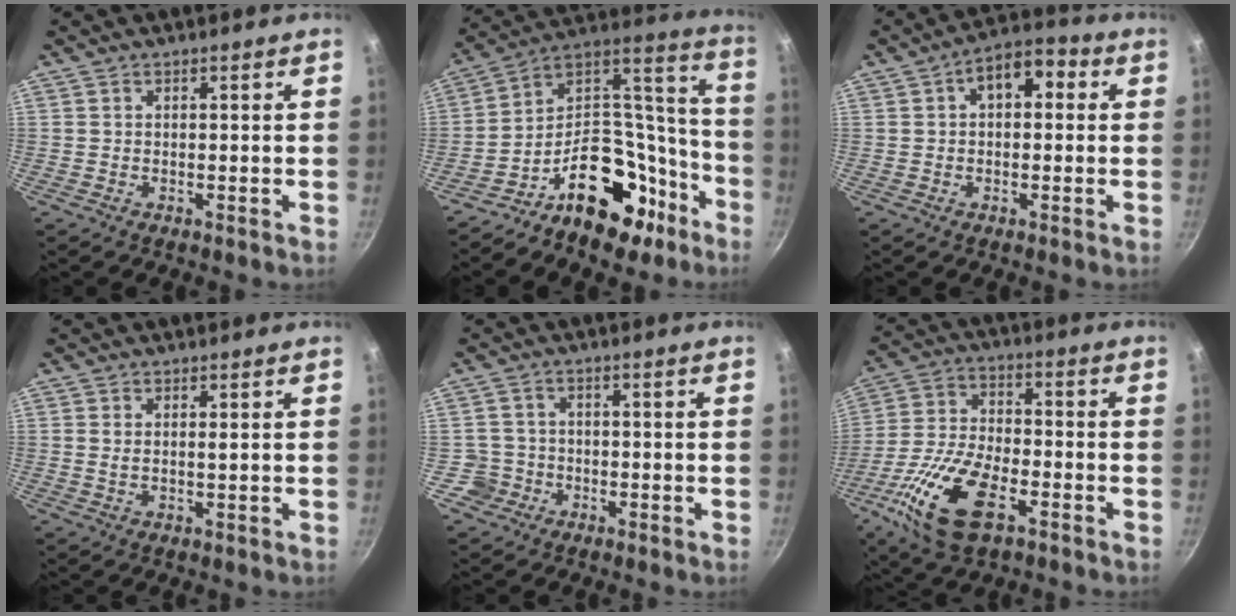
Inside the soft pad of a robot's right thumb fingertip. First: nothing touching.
{"total": 21.5, "force": [-12.5, 12.4, 12.3], "torque": [-0.128, 0.128, -0.195]}
{"total": 8.3, "force": [1.9, 5.1, 6.3], "torque": [-0.065, 0.024, 0.017]}
{"total": 1.7, "force": [0.7, 0.5, 1.4], "torque": [-0.029, -0.002, 0.013]}
{"total": 3.7, "force": [-1.4, 3.4, 0.0], "torque": [0.024, 0.026, -0.024]}
{"total": 16.3, "force": [-7.2, 7.5, 12.6], "torque": [-0.245, 0.017, -0.142]}